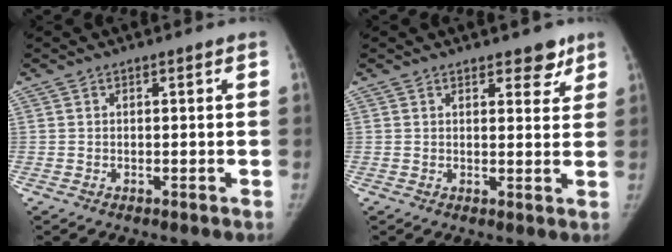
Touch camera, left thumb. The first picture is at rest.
{"total": 4.1, "force": [2.9, 1.9, 2.2], "torque": [-0.003, -0.016, 0.037]}